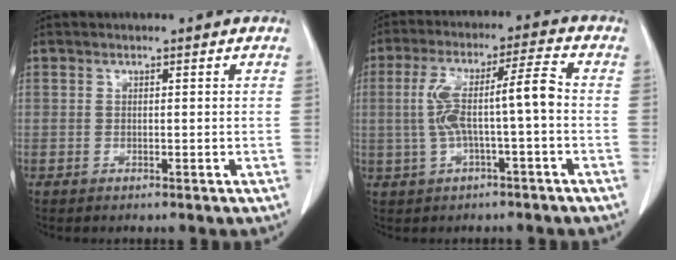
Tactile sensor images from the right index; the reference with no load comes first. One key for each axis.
{"total": 9.3, "fx": -0.7, "fy": 1.1, "fz": 9.2, "tx": -0.174, "ty": 0.033, "tz": -0.013}